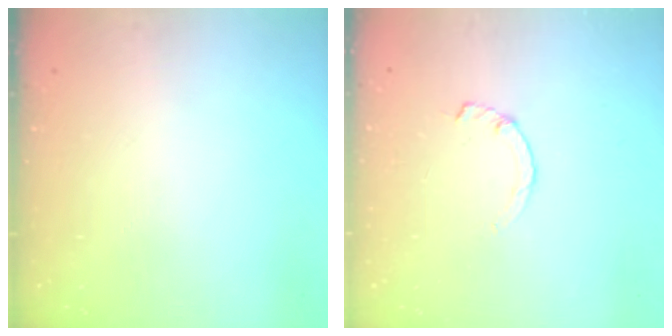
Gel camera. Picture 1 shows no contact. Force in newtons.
{"total": 2.2, "press": 2.2, "slide": 0.2}